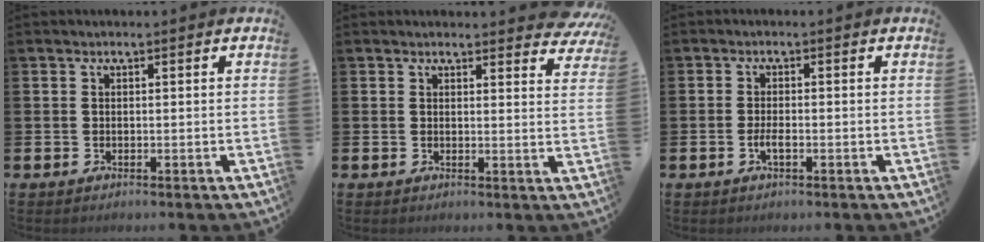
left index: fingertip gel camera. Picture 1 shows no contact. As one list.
[{"total": 3.1, "force": [3.0, 0.5, 0.3], "torque": [0.013, -0.023, 0.050]}, {"total": 1.7, "force": [-0.7, 0.5, 1.5], "torque": [-0.036, 0.003, -0.011]}]